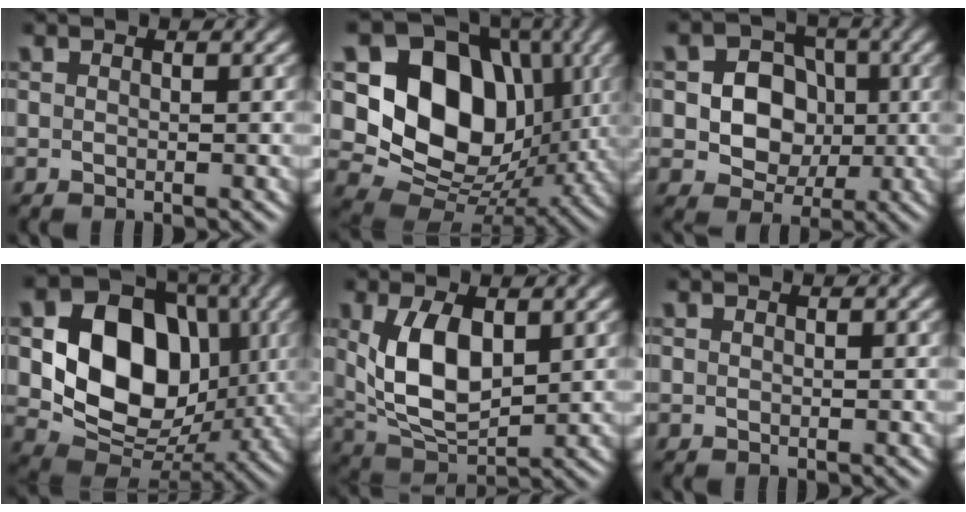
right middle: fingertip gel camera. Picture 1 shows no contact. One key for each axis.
{"total": 12.9, "fx": 2.2, "fy": 10.0, "fz": 7.9, "tx": -0.120, "ty": -0.008, "tz": 0.029}
{"total": 6.4, "fx": 0.1, "fy": 5.6, "fz": 3.2, "tx": -0.035, "ty": 0.016, "tz": -0.014}
{"total": 12.1, "fx": 1.0, "fy": 9.3, "fz": 7.7, "tx": -0.138, "ty": -0.011, "tz": 0.017}
{"total": 6.6, "fx": 1.2, "fy": 3.5, "fz": 5.5, "tx": -0.118, "ty": -0.004, "tz": 0.031}
{"total": 0.0}